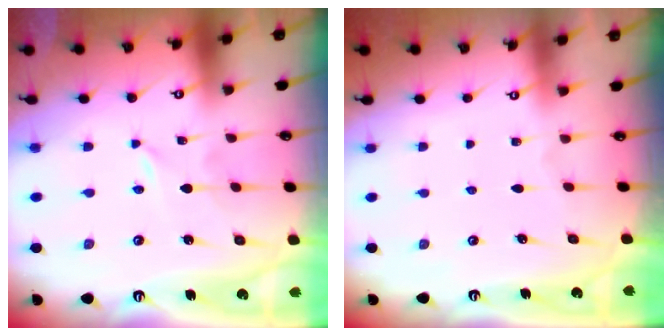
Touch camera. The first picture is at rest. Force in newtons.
{"total": 0.0}